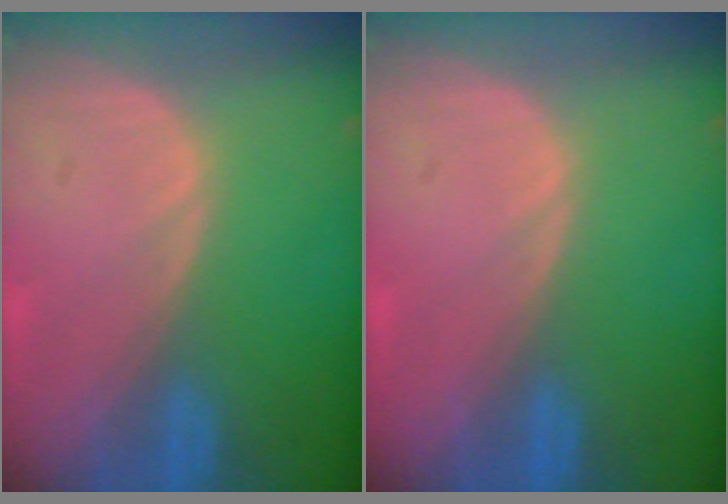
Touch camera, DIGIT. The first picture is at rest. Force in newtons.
{"total": 0.0}